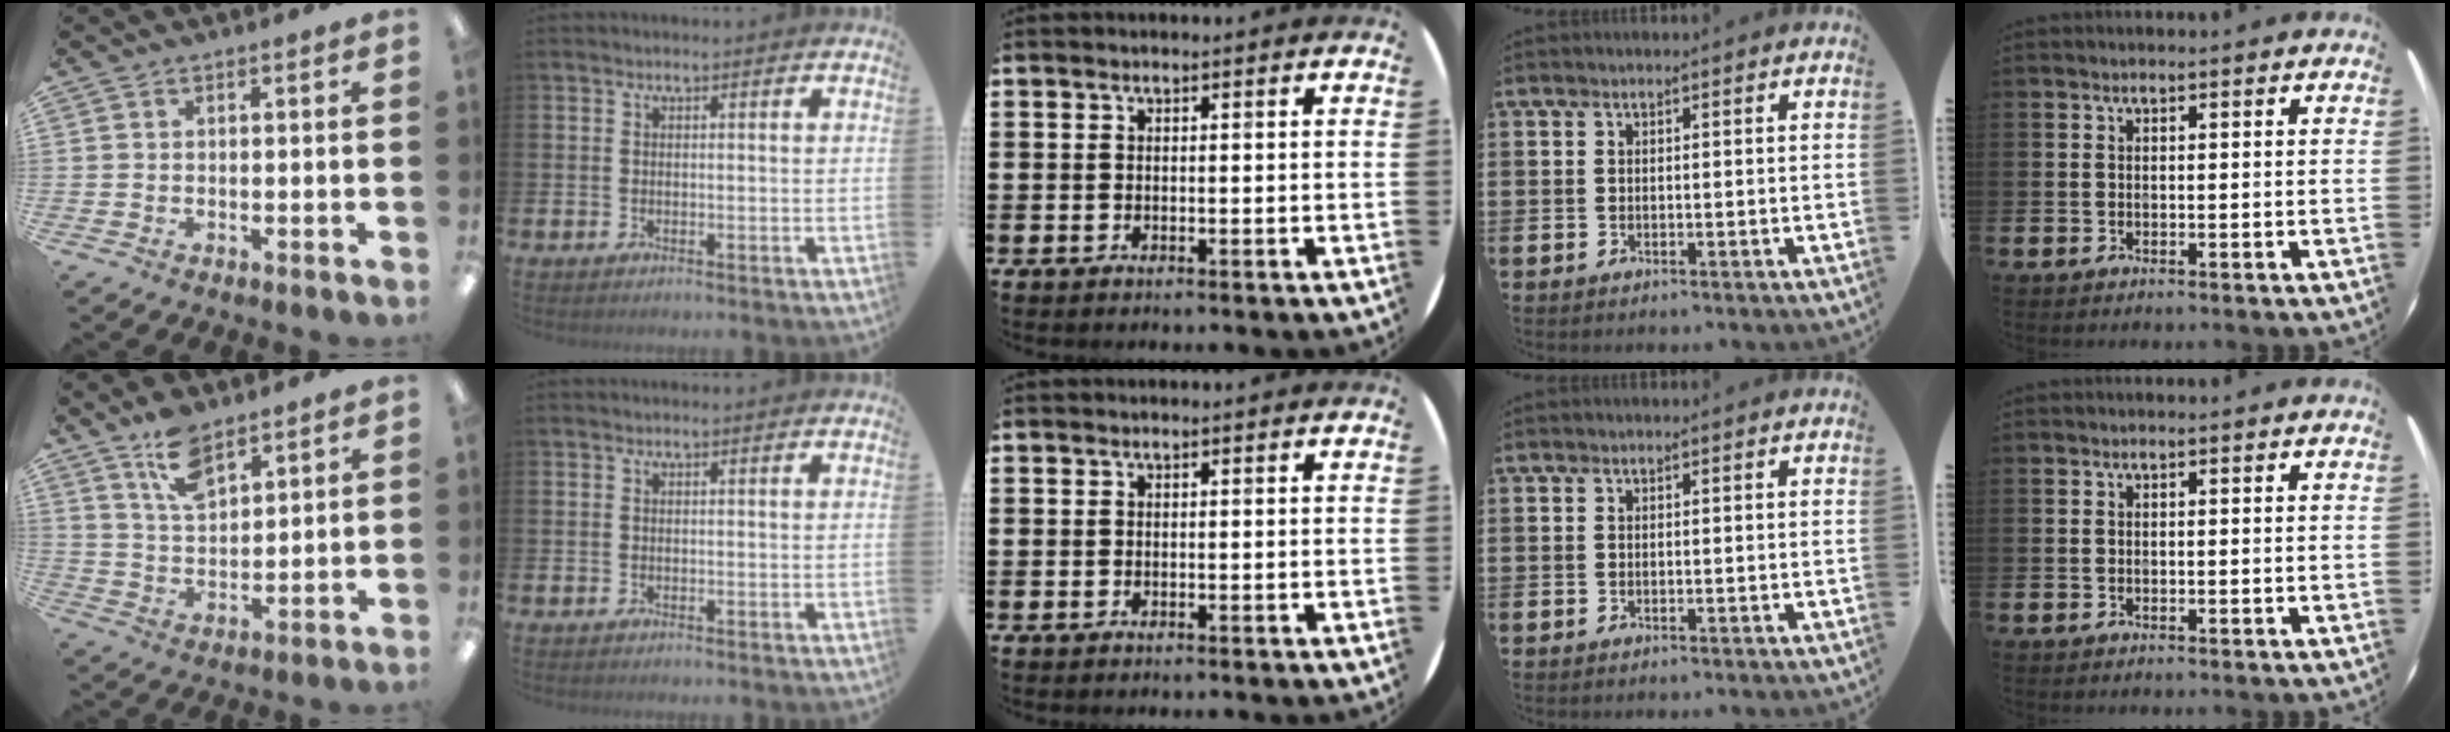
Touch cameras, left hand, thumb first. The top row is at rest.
{"thumb": {"total": 10.1, "force": [7.1, 4.6, 5.5], "torque": [-0.103, -0.028, 0.129]}}